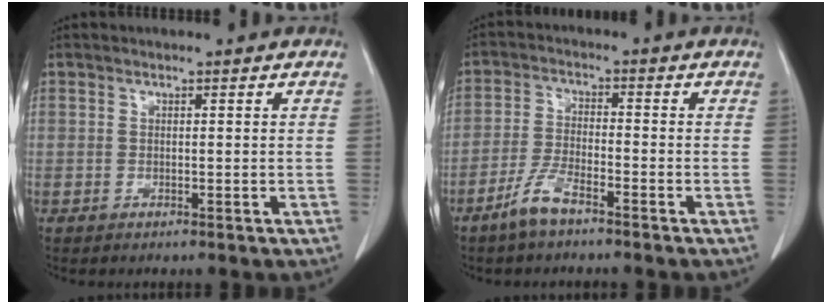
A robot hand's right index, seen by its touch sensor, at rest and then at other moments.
{"total": 5.1, "force": [-3.7, 0.9, 3.3], "torque": [-0.079, -0.004, -0.073]}